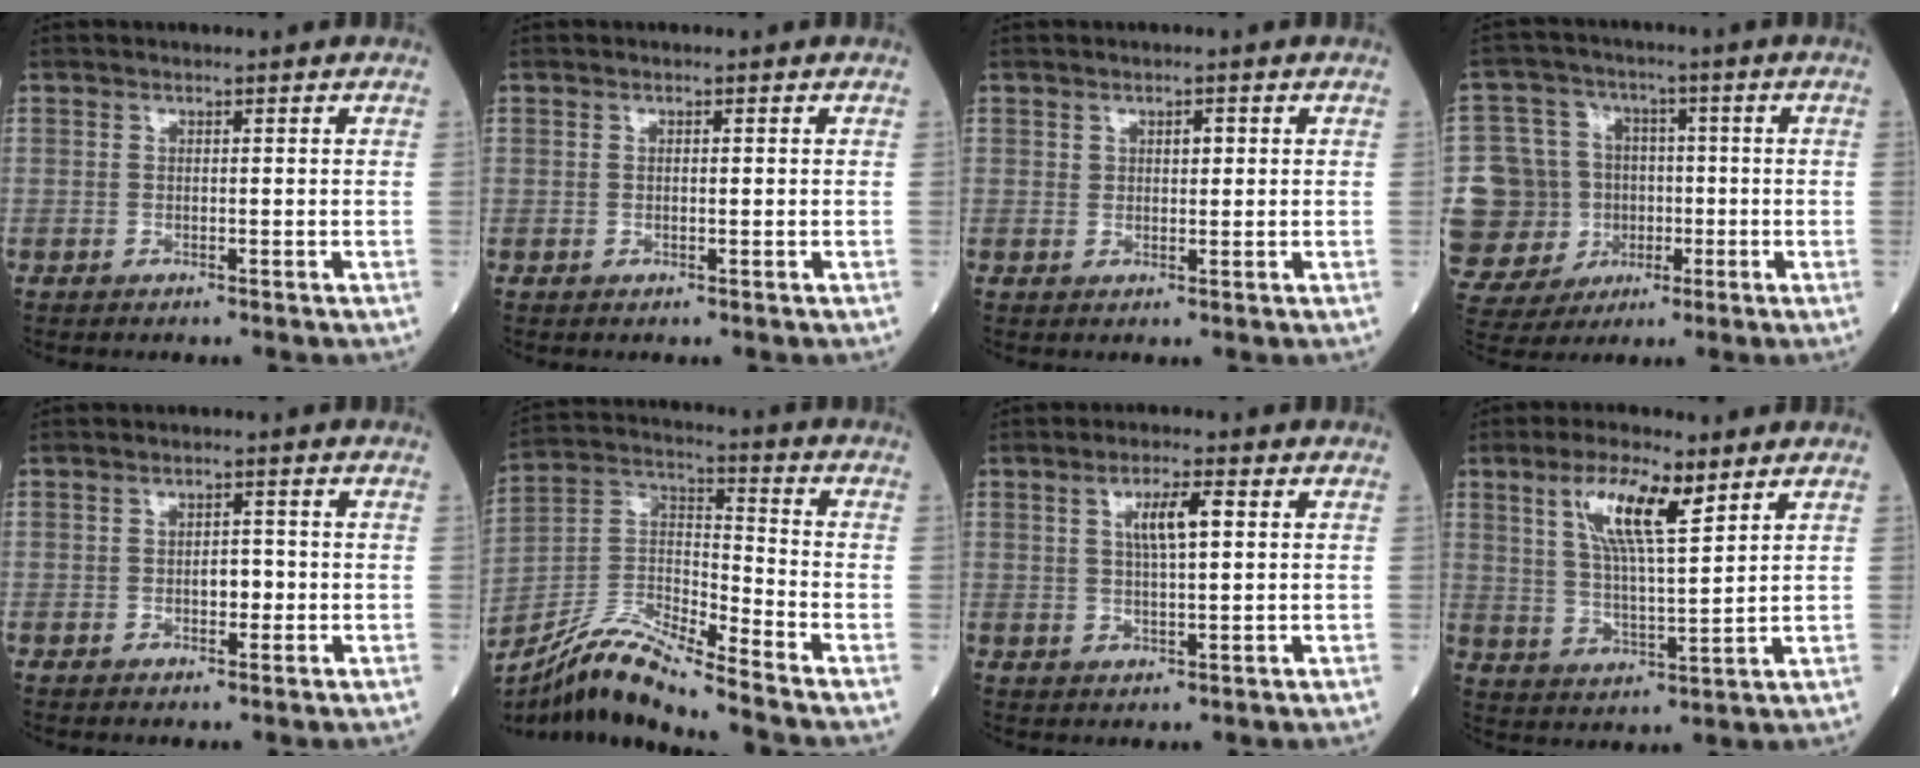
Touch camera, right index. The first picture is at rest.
{"total": 0.6, "force": [0.1, 0.1, 0.6], "torque": [-0.012, 0.000, 0.002]}
{"total": 1.7, "force": [0.6, 0.9, 1.3], "torque": [-0.017, 0.000, 0.009]}
{"total": 13.2, "force": [-1.3, 12.6, 3.7], "torque": [-0.106, 0.042, -0.003]}
{"total": 2.4, "force": [-0.4, 1.2, 2.0], "torque": [-0.027, 0.003, -0.005]}
{"total": 12.0, "force": [-10.2, 0.2, 6.2], "torque": [-0.127, 0.007, -0.192]}
{"total": 5.2, "force": [1.5, 0.9, 4.9], "torque": [-0.090, 0.006, 0.028]}
{"total": 10.3, "force": [5.3, 1.9, 8.6], "torque": [-0.165, 0.004, 0.099]}